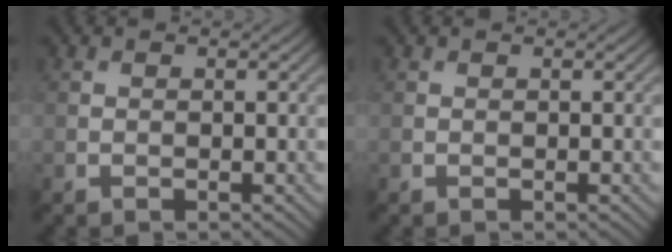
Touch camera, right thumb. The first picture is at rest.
{"total": 0.0}